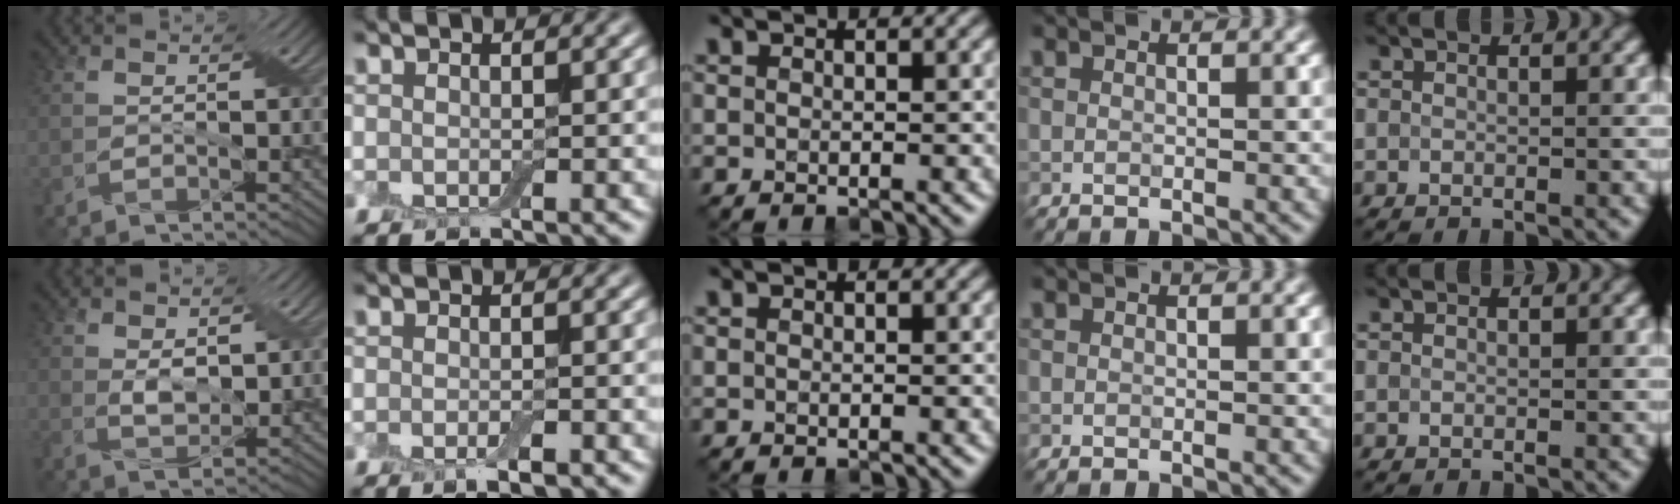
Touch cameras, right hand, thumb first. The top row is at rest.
{"thumb": {"total": 3.0, "force": [0.8, 1.7, 2.3], "torque": [-0.055, -0.005, 0.018]}, "index": {"total": 1.3, "force": [-0.6, 0.3, 1.2], "torque": [-0.017, -0.006, -0.008]}}